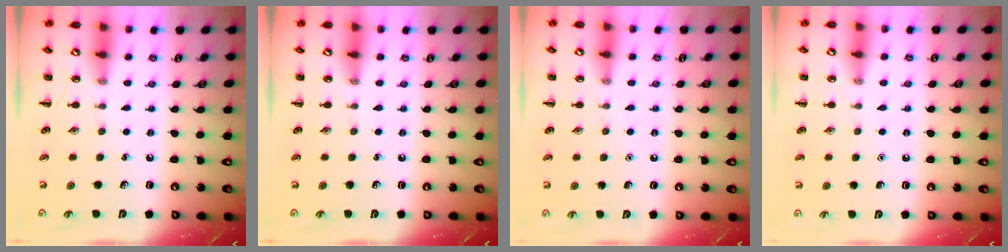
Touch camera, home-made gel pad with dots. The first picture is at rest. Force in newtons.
{"total": 0.0}
{"total": 1.6, "press": 1.6, "slide": 0.1}
{"total": 1.6, "press": 1.6, "slide": 0.1}